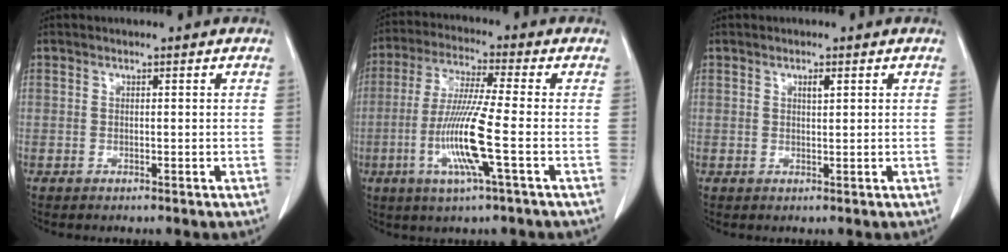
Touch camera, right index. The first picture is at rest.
{"total": 12.6, "force": [-3.1, -0.1, 12.2], "torque": [-0.253, -0.015, -0.068]}
{"total": 1.2, "force": [0.6, 0.3, 1.0], "torque": [-0.017, -0.001, 0.009]}